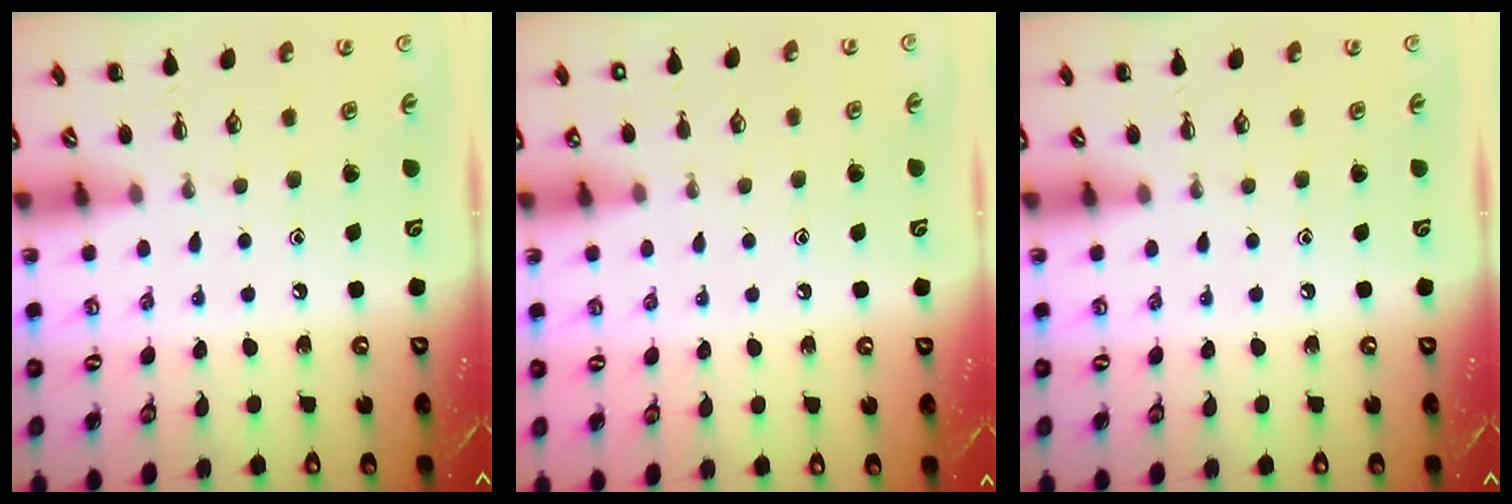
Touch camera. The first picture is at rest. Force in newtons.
{"total": 1.1, "press": 1.1, "slide": 0.2}
{"total": 0.0}